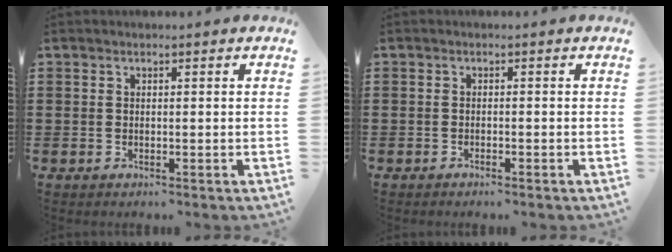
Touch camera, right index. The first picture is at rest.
{"total": 0.7, "force": [-0.7, 0.0, 0.1], "torque": [-0.004, -0.002, -0.015]}